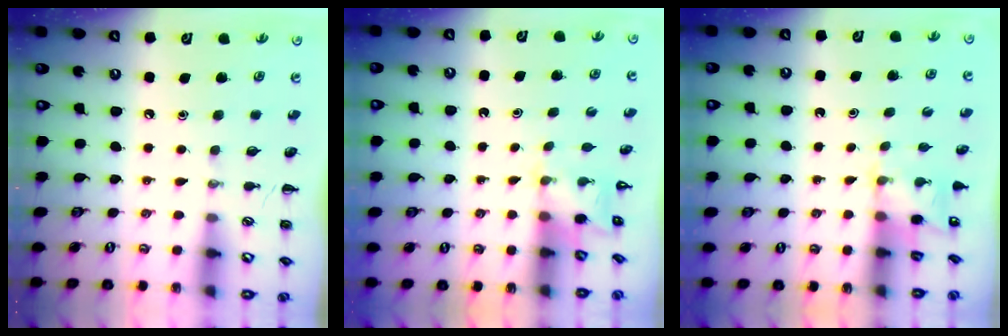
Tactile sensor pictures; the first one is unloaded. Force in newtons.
{"total": 2.7, "press": 2.6, "slide": 0.9}
{"total": 2.8, "press": 2.7, "slide": 0.9}